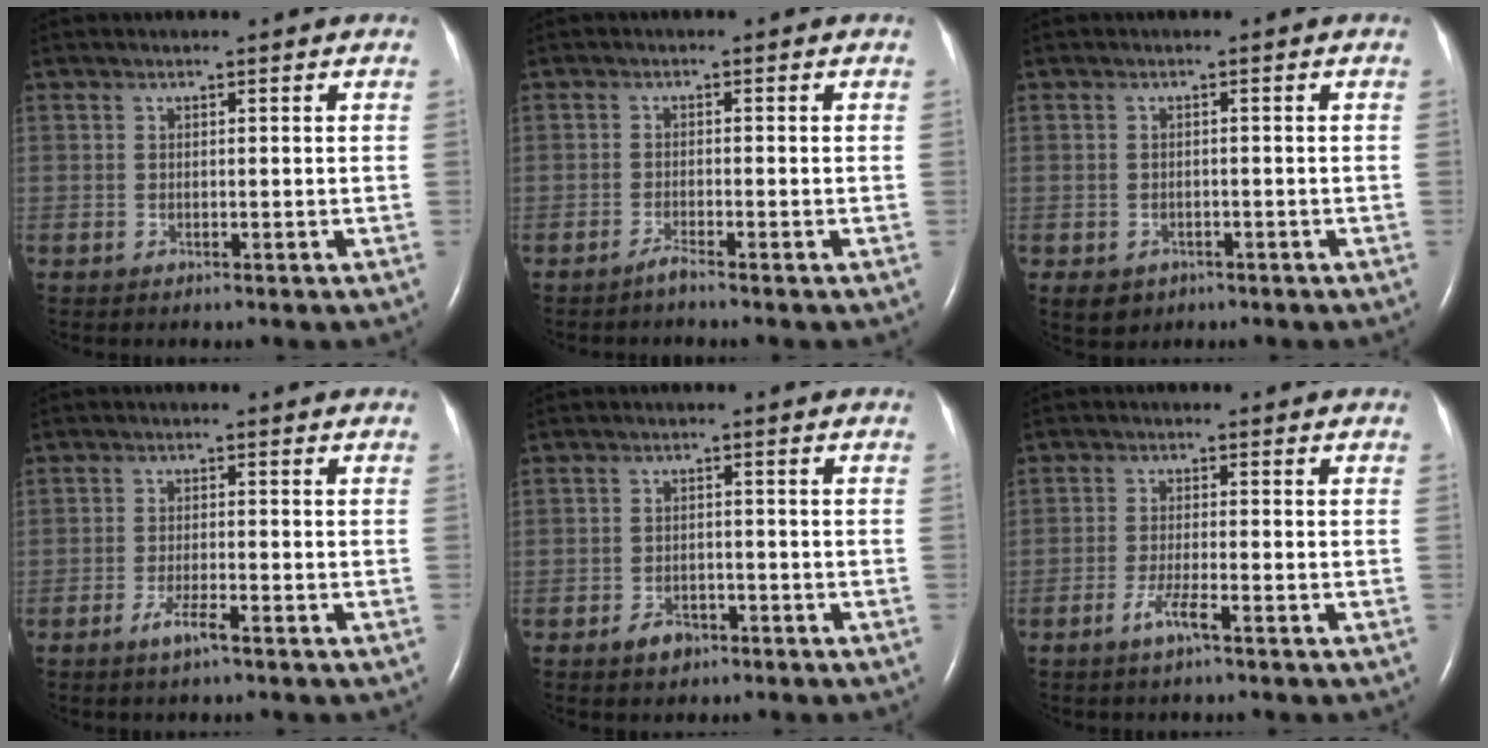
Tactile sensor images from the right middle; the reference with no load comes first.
{"total": 1.4, "force": [-1.2, -0.3, 0.6], "torque": [-0.014, -0.001, -0.024]}
{"total": 3.8, "force": [-2.2, 3.0, 1.0], "torque": [-0.013, 0.001, -0.024]}
{"total": 3.0, "force": [-1.9, 0.2, 2.3], "torque": [-0.049, -0.004, -0.037]}
{"total": 3.1, "force": [-2.0, 1.9, 1.3], "torque": [-0.024, 0.003, -0.026]}
{"total": 3.1, "force": [-1.9, 0.0, 2.5], "torque": [-0.056, -0.005, -0.040]}